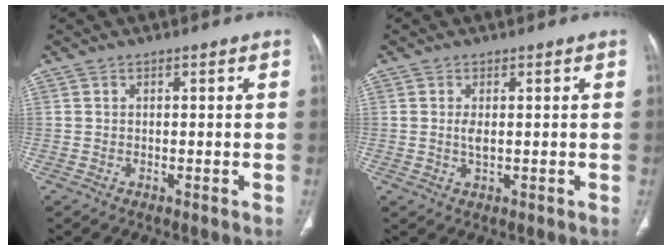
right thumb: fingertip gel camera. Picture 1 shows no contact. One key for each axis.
{"total": 1.9, "fx": 0.2, "fy": 0.7, "fz": 1.7, "tx": -0.039, "ty": -0.004, "tz": 0.008}